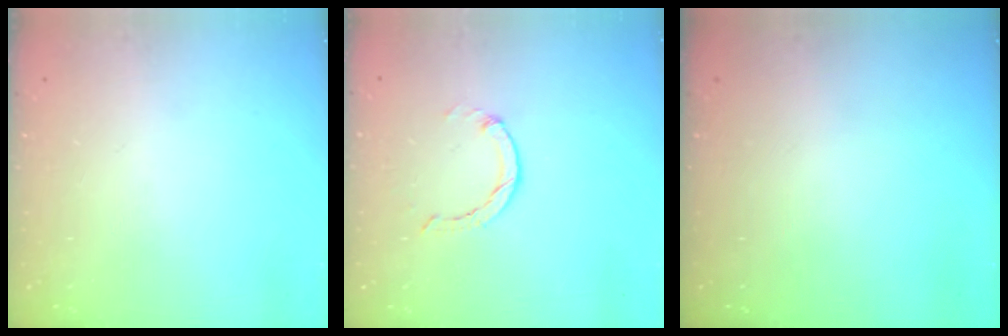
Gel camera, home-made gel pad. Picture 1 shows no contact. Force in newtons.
{"total": 1.0, "press": 0.9, "slide": 0.3}
{"total": 0.0}